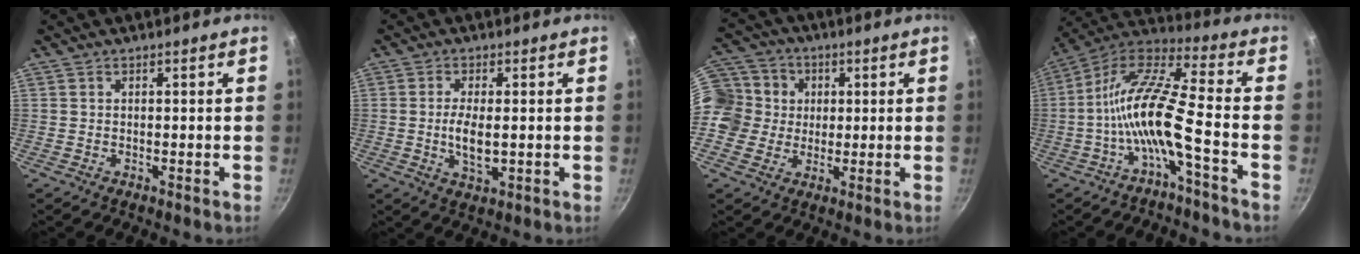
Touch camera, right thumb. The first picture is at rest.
{"total": 5.5, "force": [-0.2, 2.2, 5.1], "torque": [-0.104, -0.005, -0.003]}
{"total": 15.9, "force": [2.4, 14.3, 6.4], "torque": [-0.136, 0.026, 0.037]}
{"total": 13.9, "force": [-4.4, 2.0, 13.0], "torque": [-0.258, 0.043, -0.098]}